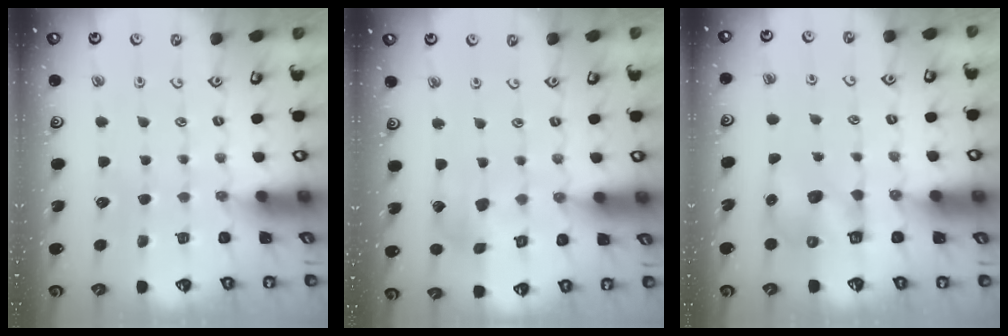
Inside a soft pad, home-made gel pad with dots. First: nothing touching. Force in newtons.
{"total": 6.5, "press": 6.5, "slide": 0.6}
{"total": 6.4, "press": 6.4, "slide": 0.9}